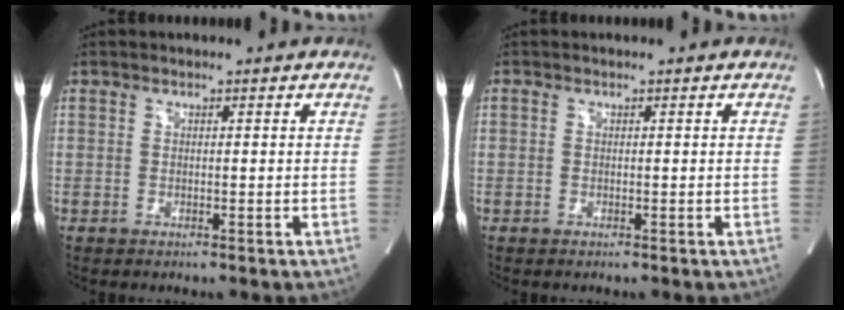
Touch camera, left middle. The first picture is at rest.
{"total": 0.0}